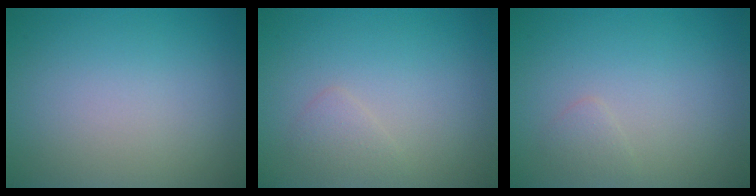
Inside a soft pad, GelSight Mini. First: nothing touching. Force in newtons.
{"total": 1.1, "press": 1.1, "slide": 0.0}
{"total": 0.8, "press": 0.8, "slide": 0.1}